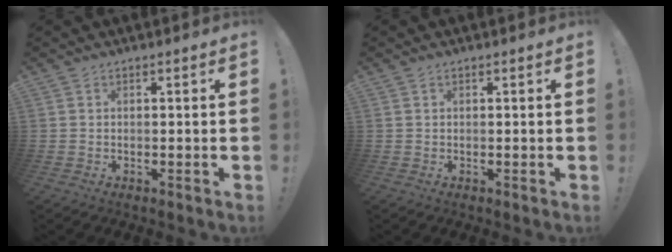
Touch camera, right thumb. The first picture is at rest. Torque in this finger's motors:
{"motor_torque": [0.03, 0.15, -0.18, 0.07, 0.06]}